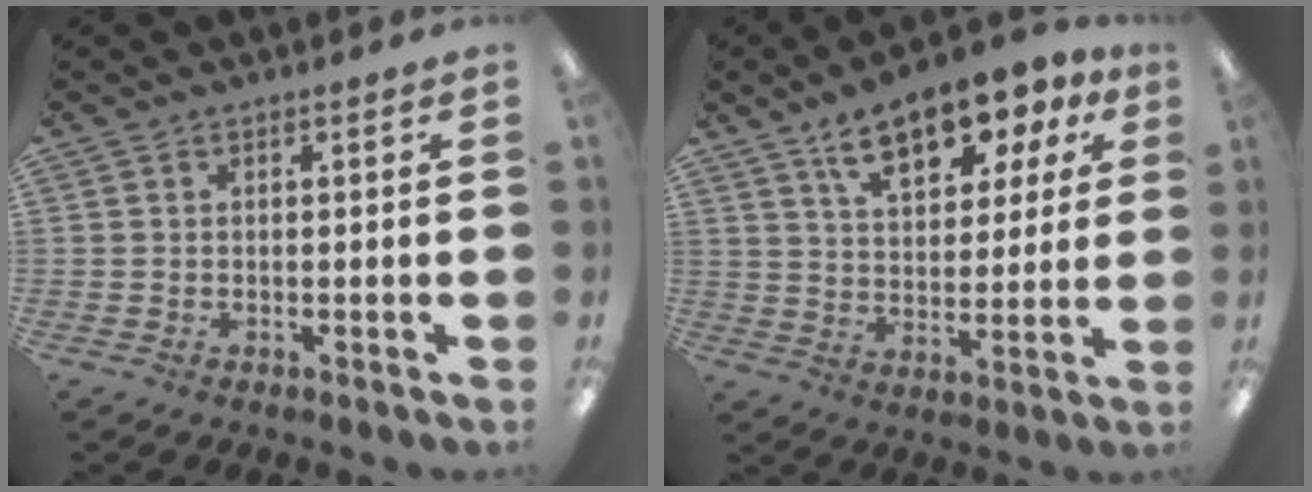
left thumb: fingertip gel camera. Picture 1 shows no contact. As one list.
[{"total": 14.4, "force": [9.6, 7.1, 8.1], "torque": [-0.123, -0.043, 0.168]}]